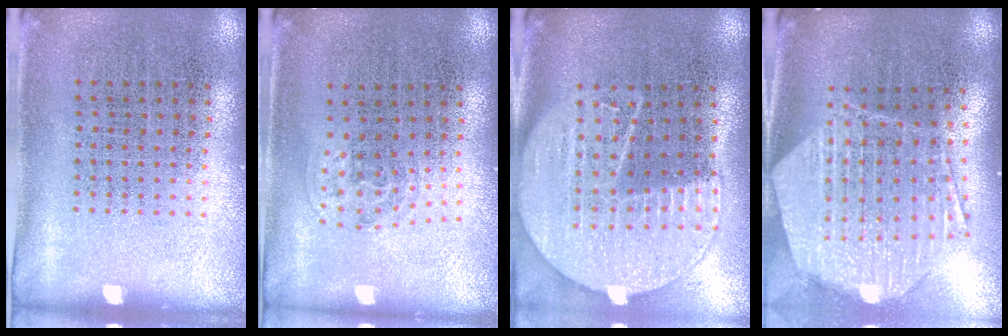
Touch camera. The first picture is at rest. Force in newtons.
{"total": 1.1, "press": 0.7, "slide": 0.8}
{"total": 2.1, "press": 1.8, "slide": 1.0}
{"total": 2.7, "press": 2.2, "slide": 1.6}